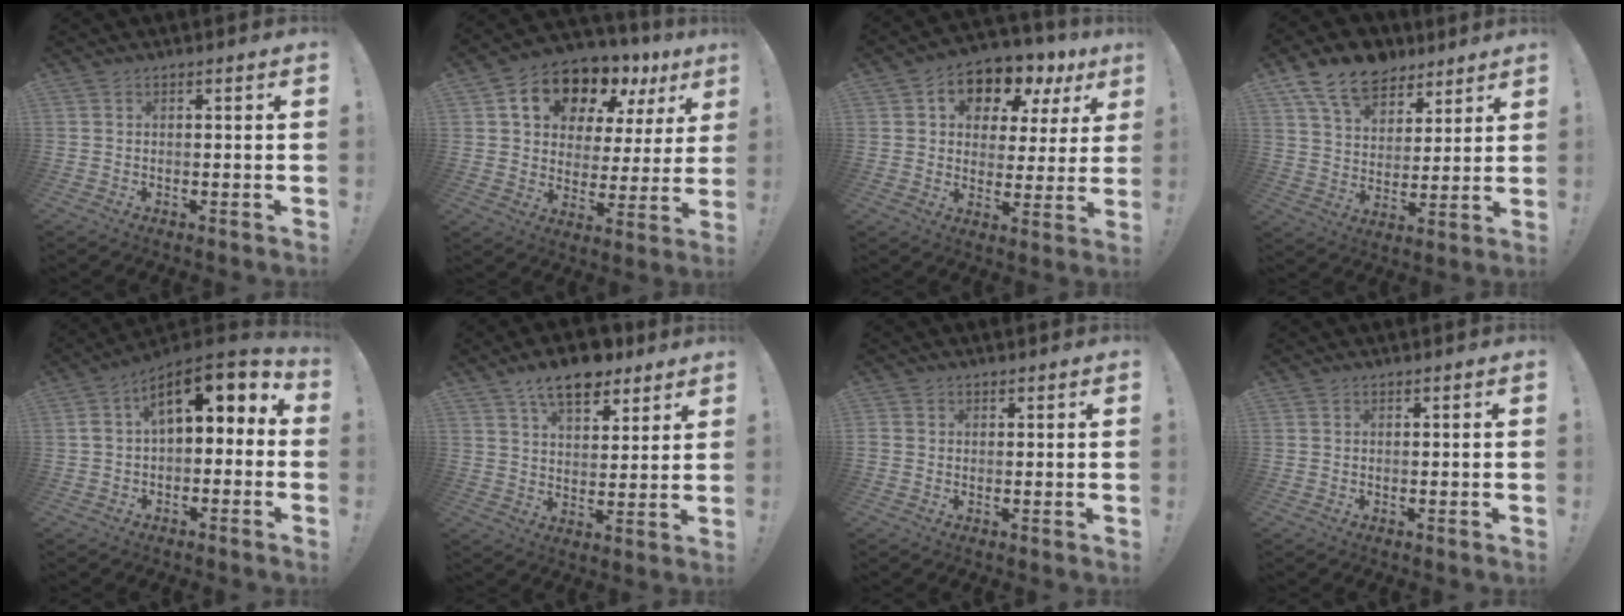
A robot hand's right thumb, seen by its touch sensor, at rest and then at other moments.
{"total": 15.4, "force": [10.7, 8.4, 7.4], "torque": [-0.113, -0.076, 0.191]}
{"total": 9.7, "force": [6.0, 6.5, 4.0], "torque": [-0.055, -0.048, 0.105]}
{"total": 14.3, "force": [9.5, 8.9, 6.0], "torque": [-0.106, -0.060, 0.181]}
{"total": 10.6, "force": [3.4, 5.4, 8.4], "torque": [-0.128, -0.020, 0.057]}
{"total": 11.7, "force": [8.0, 5.6, 6.3], "torque": [-0.097, -0.040, 0.144]}
{"total": 1.3, "force": [0.5, 1.1, 0.2], "torque": [-0.012, 0.006, 0.011]}
{"total": 0.0}